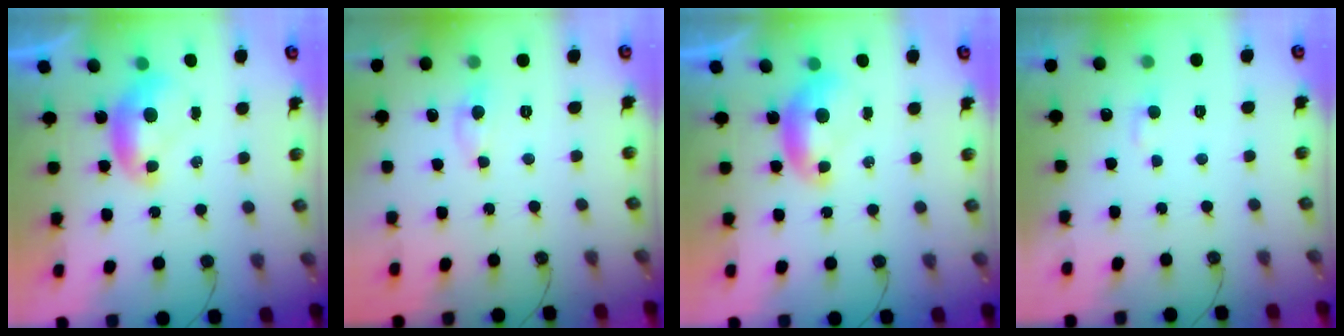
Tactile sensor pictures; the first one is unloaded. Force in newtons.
{"total": 0.8, "press": 0.6, "slide": 0.5}
{"total": 0.0}
{"total": 2.8, "press": 2.8, "slide": 0.5}